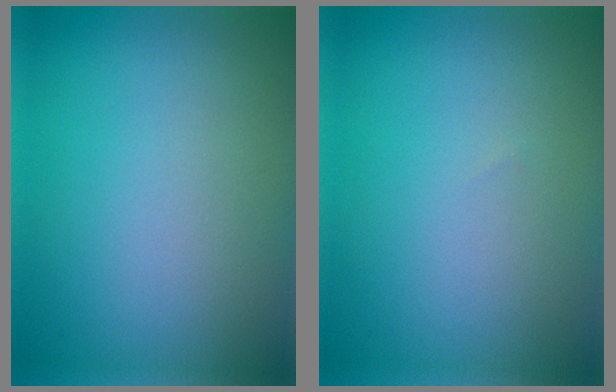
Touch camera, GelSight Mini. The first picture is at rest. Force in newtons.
{"total": 0.0}